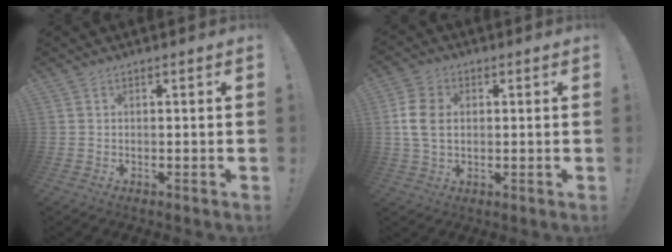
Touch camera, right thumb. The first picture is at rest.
{"total": 9.4, "force": [0.8, 6.7, 6.6], "torque": [-0.129, 0.006, 0.017]}